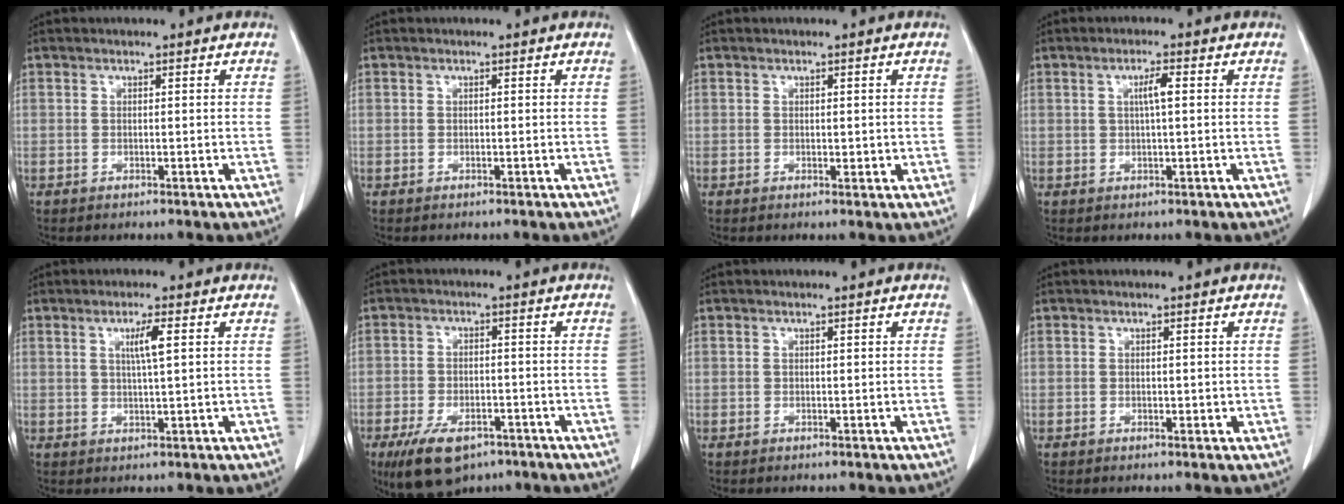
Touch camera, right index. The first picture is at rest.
{"total": 0.0}
{"total": 1.3, "force": [0.1, 0.7, 1.1], "torque": [-0.013, -0.004, 0.003]}
{"total": 2.5, "force": [0.5, 0.0, 2.4], "torque": [-0.044, 0.001, 0.009]}
{"total": 3.2, "force": [1.1, -0.3, 3.0], "torque": [-0.055, -0.002, 0.018]}
{"total": 9.2, "force": [-6.1, 4.3, 5.4], "torque": [-0.096, -0.007, -0.095]}
{"total": 0.0}
{"total": 0.8, "force": [0.1, 0.5, 0.7], "torque": [-0.008, -0.002, 0.002]}